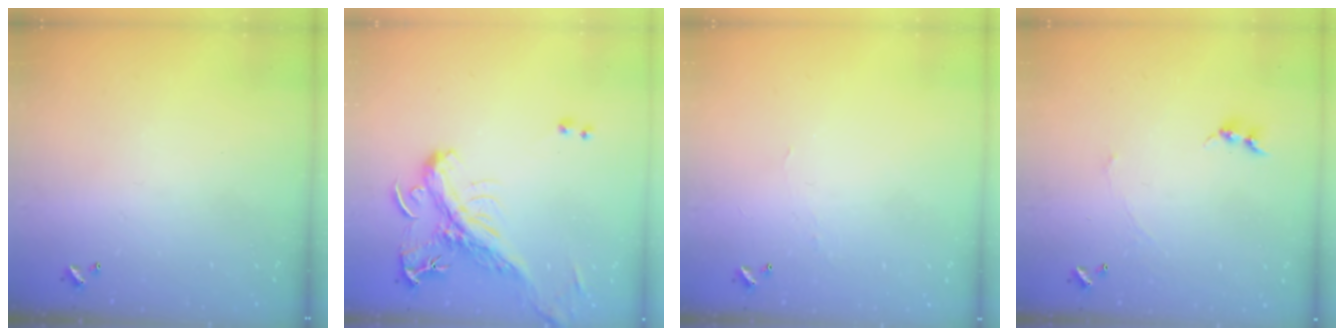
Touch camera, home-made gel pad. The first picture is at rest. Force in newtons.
{"total": 3.4, "press": 3.2, "slide": 1.1}
{"total": 1.2, "press": 1.1, "slide": 0.3}
{"total": 1.0, "press": 0.8, "slide": 0.6}